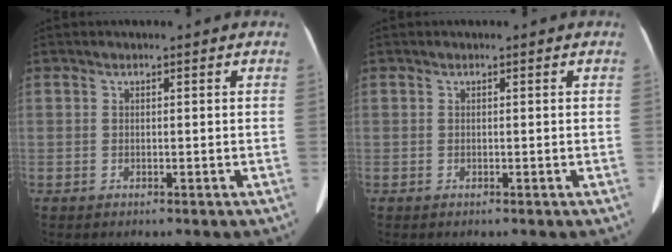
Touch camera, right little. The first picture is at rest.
{"total": 0.0}